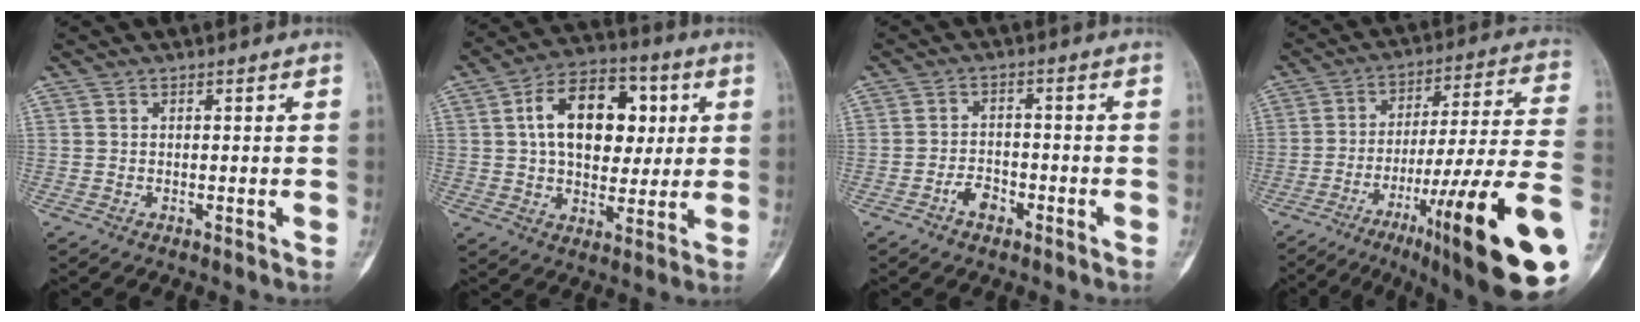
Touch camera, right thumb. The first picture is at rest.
{"total": 17.2, "force": [3.6, 11.1, 12.6], "torque": [-0.161, 0.010, 0.055]}
{"total": 3.8, "force": [-2.3, 2.2, 2.1], "torque": [-0.028, 0.019, -0.040]}
{"total": 26.7, "force": [-10.9, 3.1, 24.2], "torque": [-0.319, 0.048, -0.158]}